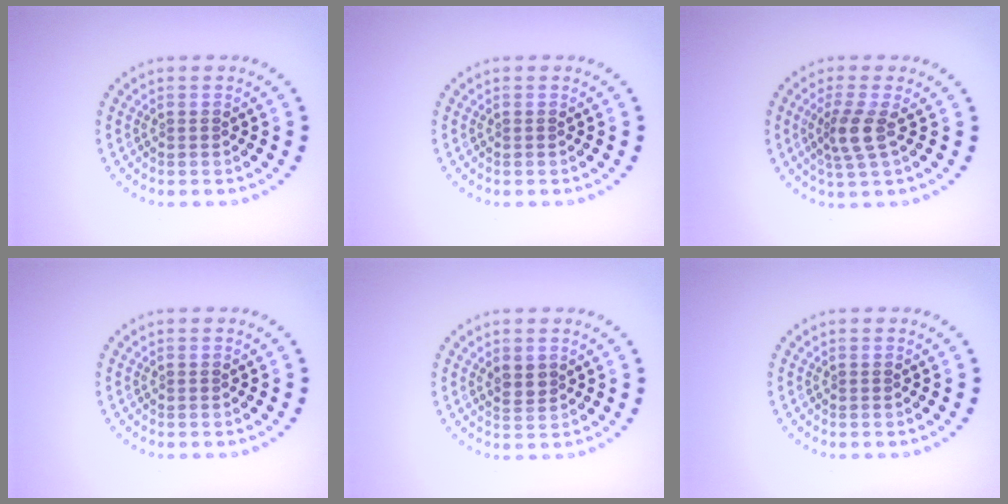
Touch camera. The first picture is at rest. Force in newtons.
{"total": 0.0}
{"total": 2.8, "press": 2.1, "slide": 1.8}
{"total": 0.0}
{"total": 1.5, "press": 1.4, "slide": 0.5}
{"total": 0.0}